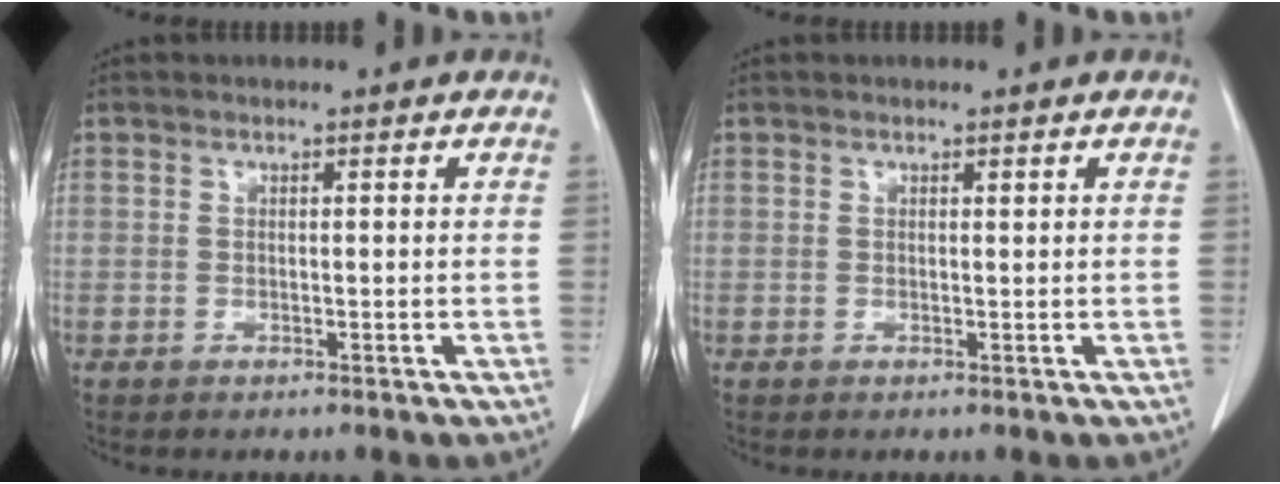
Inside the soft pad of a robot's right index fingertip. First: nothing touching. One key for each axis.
{"total": 0.0}